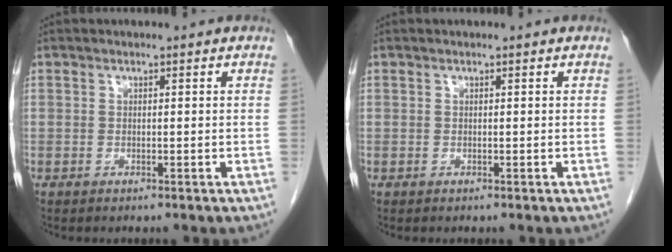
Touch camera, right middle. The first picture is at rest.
{"total": 0.0}